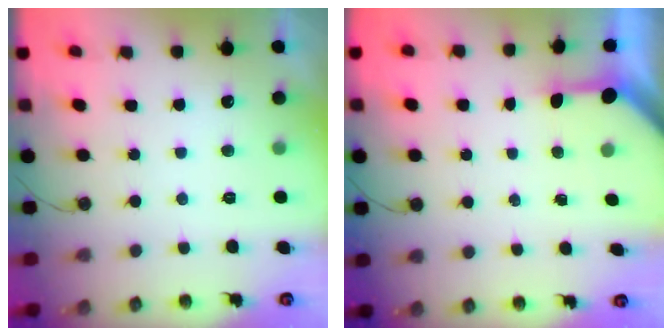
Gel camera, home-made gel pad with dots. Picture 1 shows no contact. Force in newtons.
{"total": 3.3, "press": 3.3, "slide": 0.4}